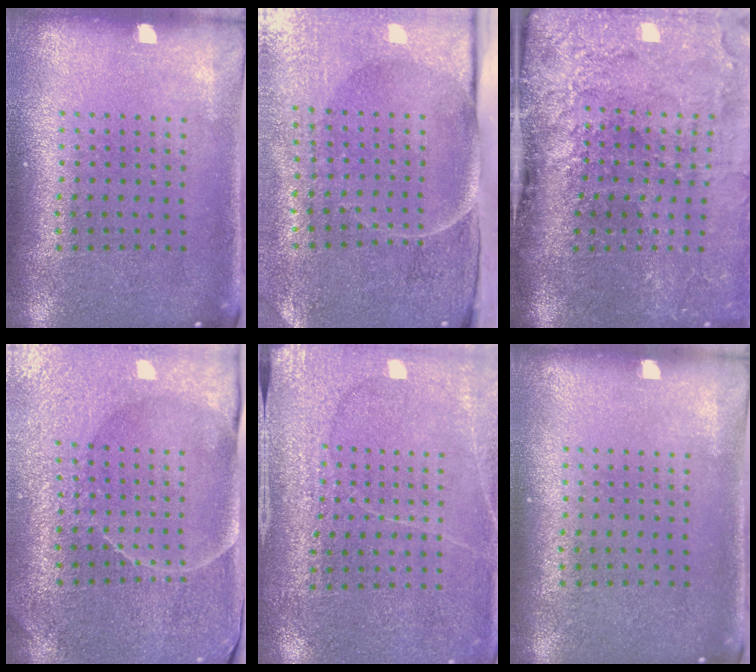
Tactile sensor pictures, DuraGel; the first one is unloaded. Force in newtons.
{"total": 4.9, "press": 3.9, "slide": 3.0}
{"total": 4.7, "press": 3.6, "slide": 3.0}
{"total": 3.8, "press": 3.7, "slide": 0.8}
{"total": 2.9, "press": 2.9, "slide": 0.2}
{"total": 0.0}